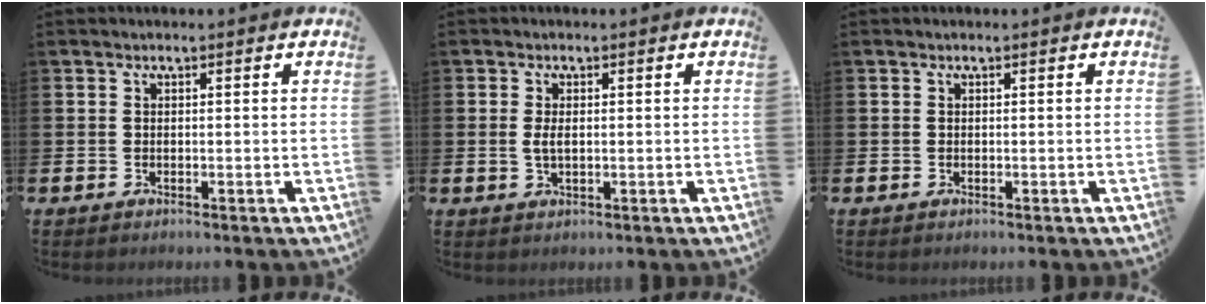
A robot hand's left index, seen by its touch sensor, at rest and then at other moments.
{"total": 1.8, "force": [0.2, 0.8, 1.6], "torque": [-0.029, 0.004, 0.001]}
{"total": 0.0}